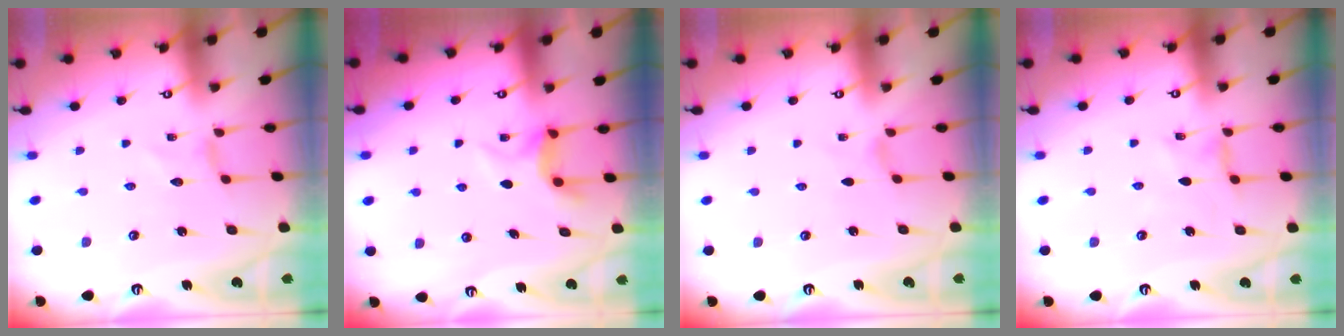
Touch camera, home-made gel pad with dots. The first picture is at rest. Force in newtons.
{"total": 5.8, "press": 5.7, "slide": 0.6}
{"total": 0.0}
{"total": 0.5, "press": 0.5, "slide": 0.3}